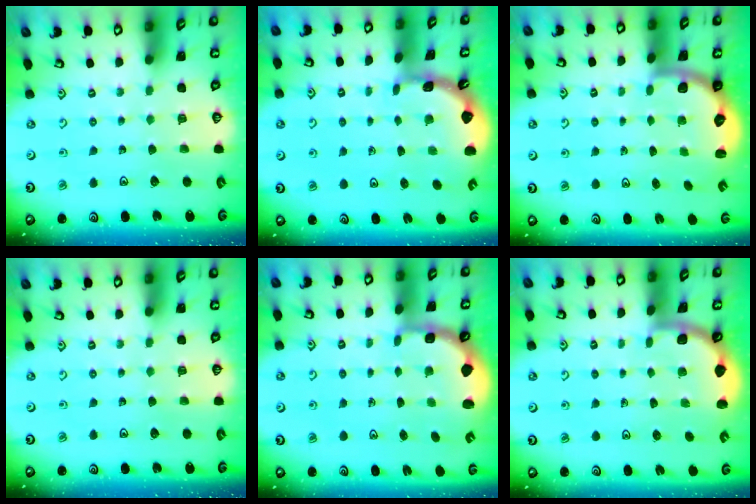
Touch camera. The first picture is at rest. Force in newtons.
{"total": 1.7, "press": 1.7, "slide": 0.1}
{"total": 2.5, "press": 2.2, "slide": 1.3}
{"total": 0.0}
{"total": 2.4, "press": 2.1, "slide": 1.2}
{"total": 1.8, "press": 1.8, "slide": 0.0}